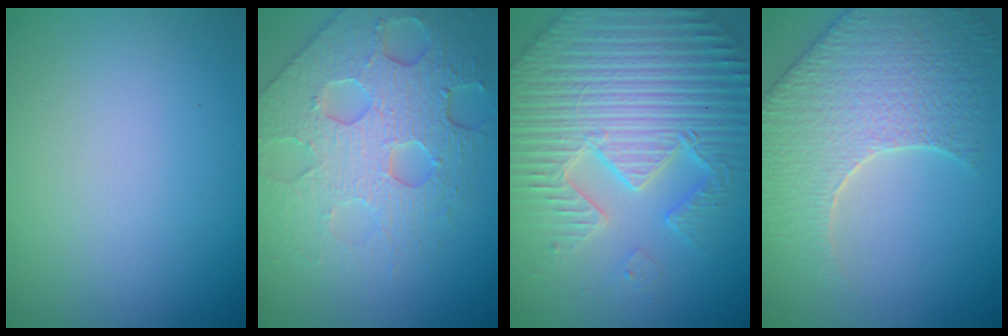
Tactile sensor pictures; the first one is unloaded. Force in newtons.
{"total": 6.8, "press": 5.4, "slide": 4.2}
{"total": 7.7, "press": 7.4, "slide": 1.9}
{"total": 6.6, "press": 5.7, "slide": 3.4}